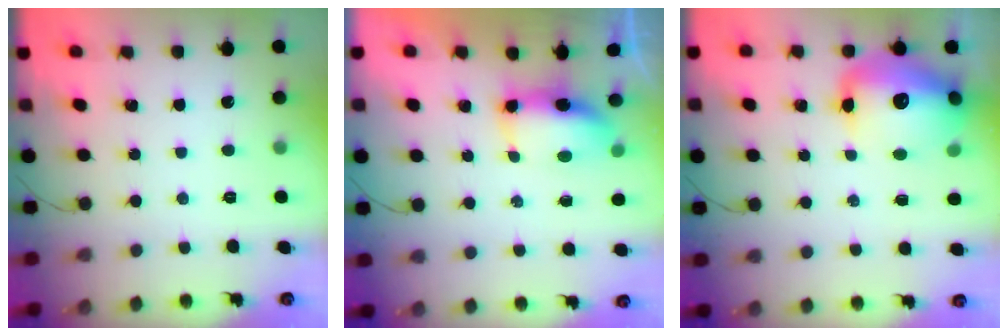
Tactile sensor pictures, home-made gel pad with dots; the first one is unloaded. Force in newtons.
{"total": 12.2, "press": 8.6, "slide": 8.6}
{"total": 17.3, "press": 16.8, "slide": 3.9}